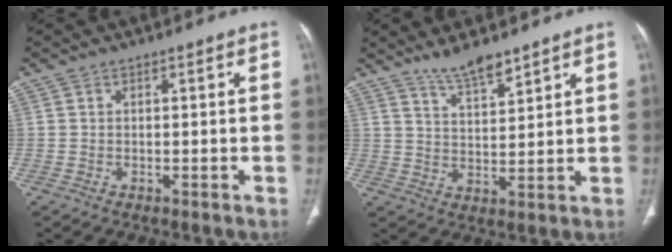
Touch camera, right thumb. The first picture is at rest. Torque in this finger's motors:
{"motor_torque": [1.92, 1.96, 0.15, -0.17, 0.05]}